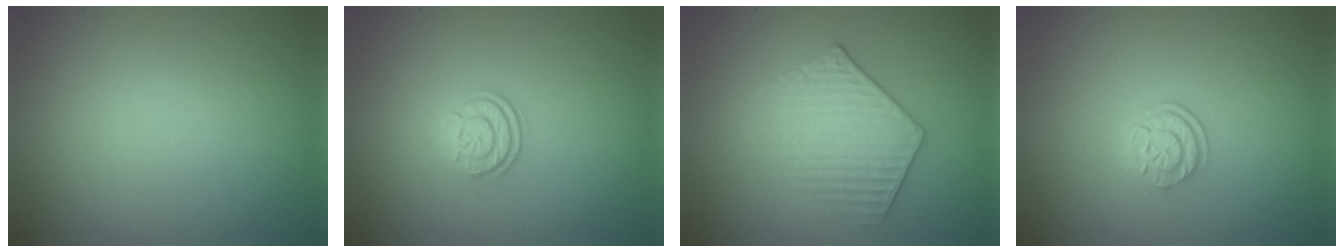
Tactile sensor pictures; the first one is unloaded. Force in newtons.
{"total": 2.4, "press": 1.8, "slide": 1.5}
{"total": 3.5, "press": 3.4, "slide": 0.7}
{"total": 2.4, "press": 1.8, "slide": 1.6}